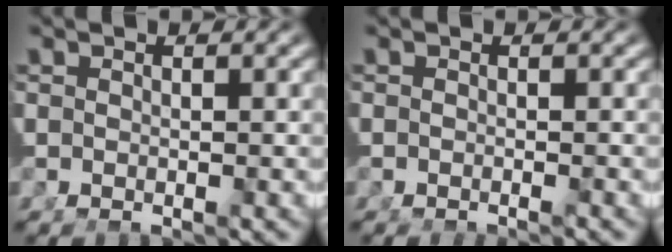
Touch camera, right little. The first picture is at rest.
{"total": 1.4, "force": [-1.4, 0.0, 0.4], "torque": [-0.004, -0.002, -0.019]}